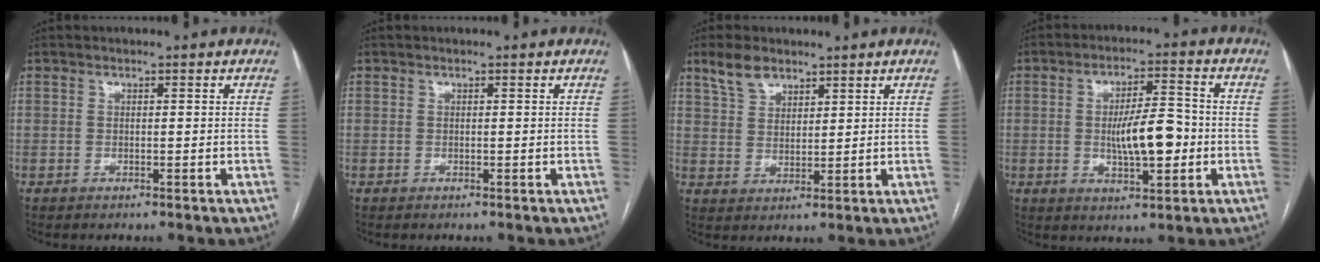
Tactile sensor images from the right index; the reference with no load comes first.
{"total": 0.0}
{"total": 5.4, "force": [4.1, 2.7, 2.2], "torque": [-0.049, 0.011, 0.088]}
{"total": 9.0, "force": [-1.1, 2.6, 8.5], "torque": [-0.150, 0.007, -0.016]}